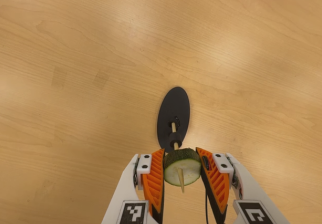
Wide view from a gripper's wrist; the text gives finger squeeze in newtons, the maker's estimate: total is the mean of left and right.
{"total": 11.6, "left": 11.8, "right": 11.5}